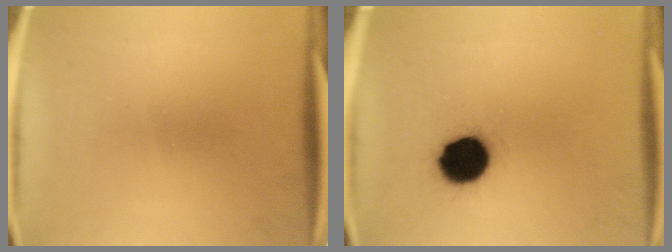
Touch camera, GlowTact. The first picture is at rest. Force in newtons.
{"total": 13.0}